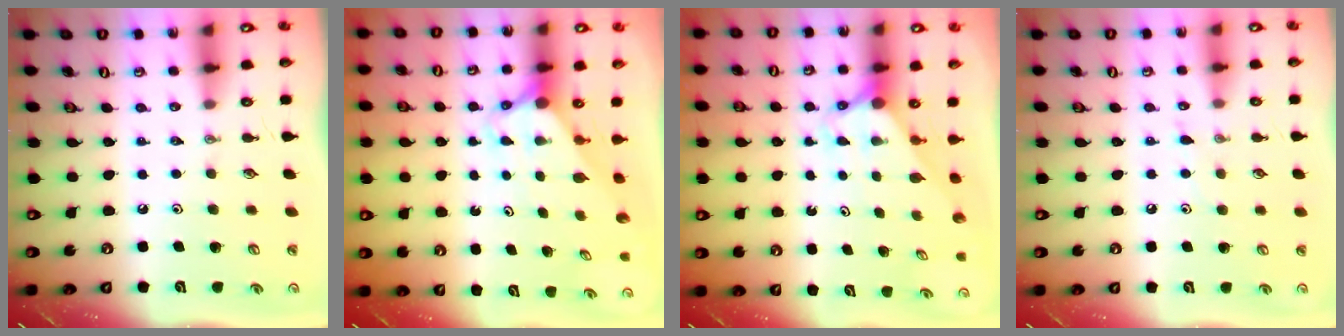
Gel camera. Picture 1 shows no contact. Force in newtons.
{"total": 2.6, "press": 2.6, "slide": 0.0}
{"total": 2.9, "press": 2.9, "slide": 0.0}
{"total": 4.4, "press": 4.4, "slide": 0.4}